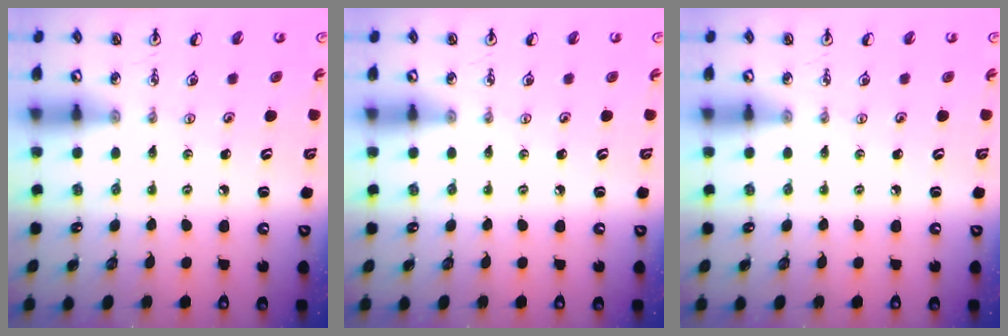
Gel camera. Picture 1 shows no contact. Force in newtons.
{"total": 0.0}
{"total": 0.0}